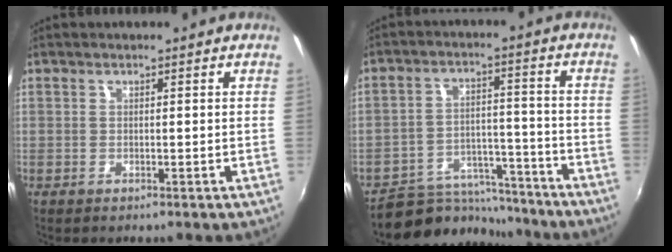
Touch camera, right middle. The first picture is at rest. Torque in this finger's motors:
{"motor_torque": [-0.10, -0.23, -0.60, -0.15]}